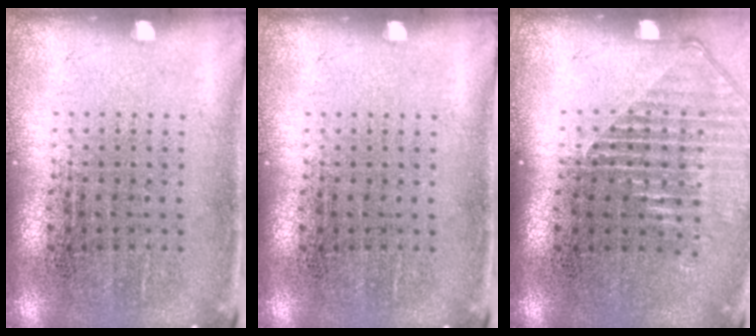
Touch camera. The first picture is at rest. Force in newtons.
{"total": 0.0}
{"total": 1.3, "press": 1.2, "slide": 0.5}